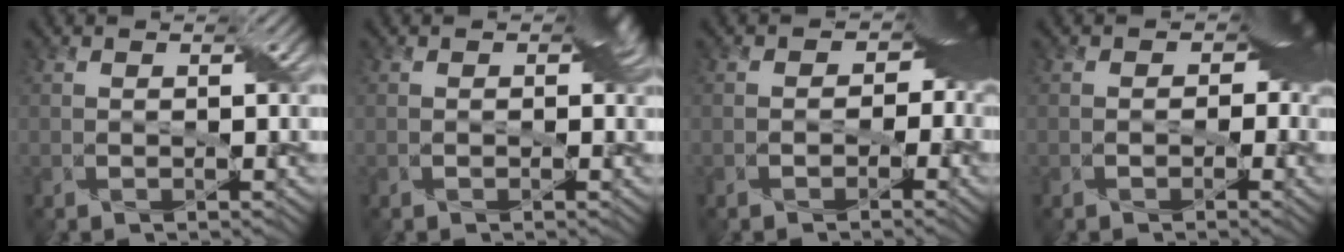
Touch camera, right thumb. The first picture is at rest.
{"total": 2.4, "force": [0.3, 1.6, 1.8], "torque": [-0.021, 0.000, 0.002]}
{"total": 6.4, "force": [-0.4, 5.2, 3.8], "torque": [-0.006, 0.012, -0.029]}
{"total": 5.6, "force": [0.1, 4.4, 3.5], "torque": [-0.001, 0.010, -0.017]}